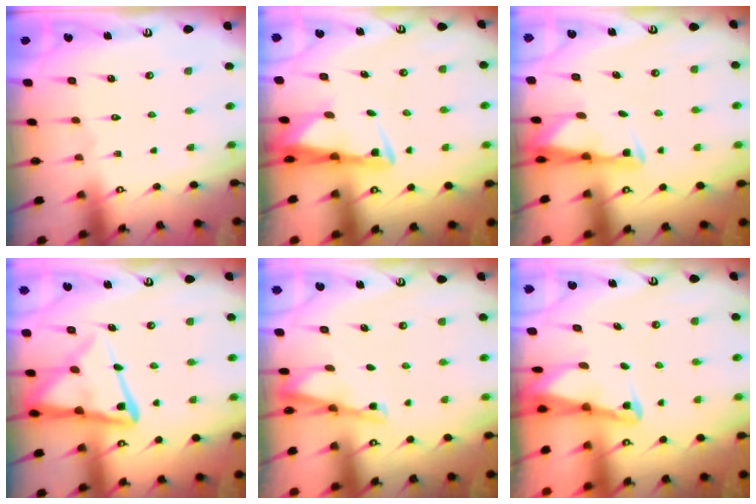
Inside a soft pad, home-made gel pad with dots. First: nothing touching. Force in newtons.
{"total": 3.0, "press": 2.9, "slide": 0.9}
{"total": 2.6, "press": 2.6, "slide": 0.4}
{"total": 13.8, "press": 13.7, "slide": 1.5}
{"total": 3.3, "press": 3.3, "slide": 0.2}
{"total": 2.3, "press": 2.2, "slide": 0.2}